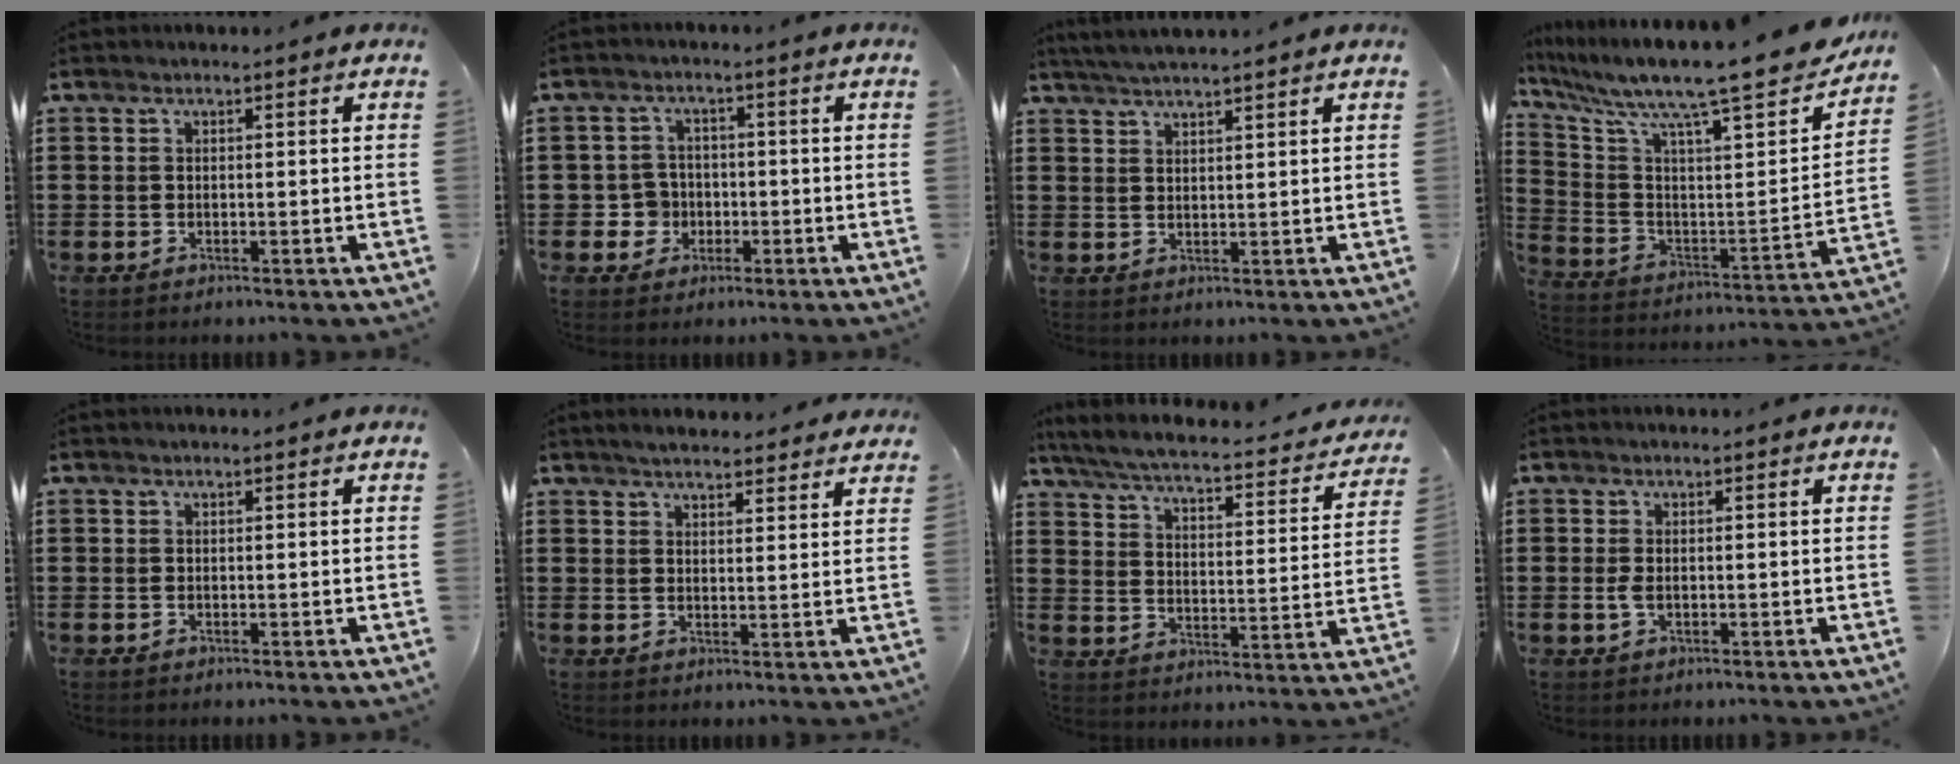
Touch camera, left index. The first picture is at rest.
{"total": 3.8, "force": [-1.0, 3.6, 0.8], "torque": [-0.030, 0.006, -0.021]}
{"total": 2.7, "force": [2.6, -0.3, 0.8], "torque": [-0.021, 0.000, 0.048]}
{"total": 12.6, "force": [10.2, 0.9, 7.4], "torque": [-0.155, -0.076, 0.157]}
{"total": 0.0}
{"total": 3.4, "force": [3.4, 0.2, 0.7], "torque": [-0.021, -0.006, 0.062]}
{"total": 4.2, "force": [3.7, 0.0, 2.0], "torque": [-0.059, -0.031, 0.054]}
{"total": 1.5, "force": [-0.1, 0.7, 1.3], "torque": [-0.034, -0.001, -0.005]}